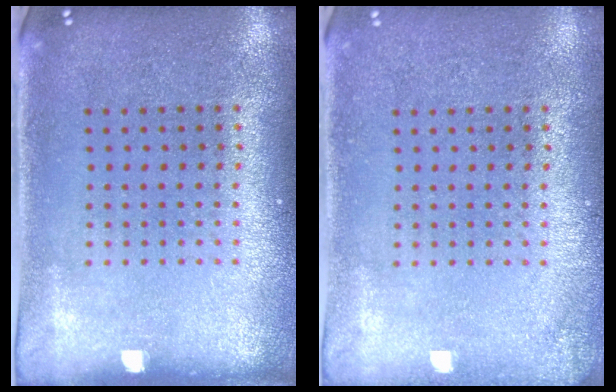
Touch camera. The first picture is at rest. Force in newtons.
{"total": 0.9, "press": 0.9, "slide": 0.1}